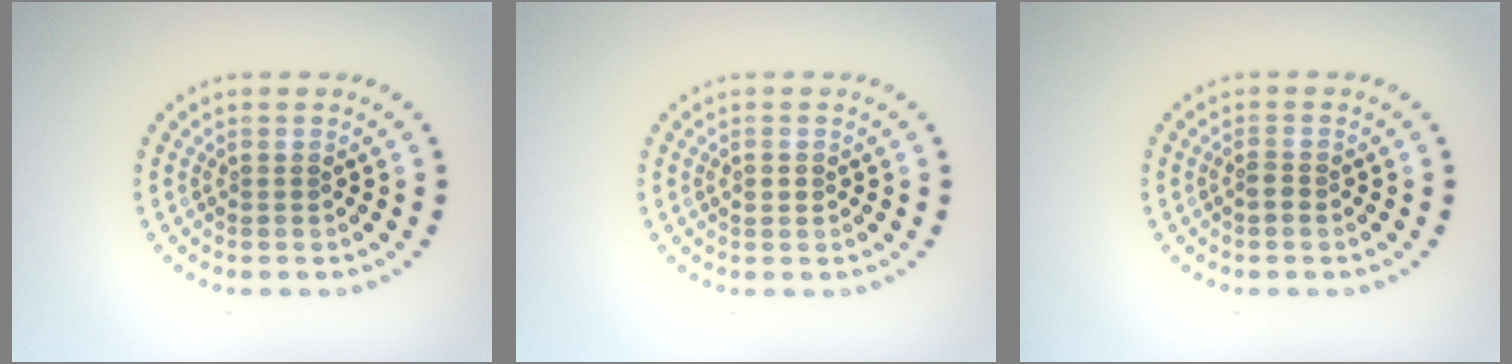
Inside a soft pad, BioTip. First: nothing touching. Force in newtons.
{"total": 1.1, "press": 1.1, "slide": 0.1}
{"total": 1.0, "press": 0.8, "slide": 0.5}